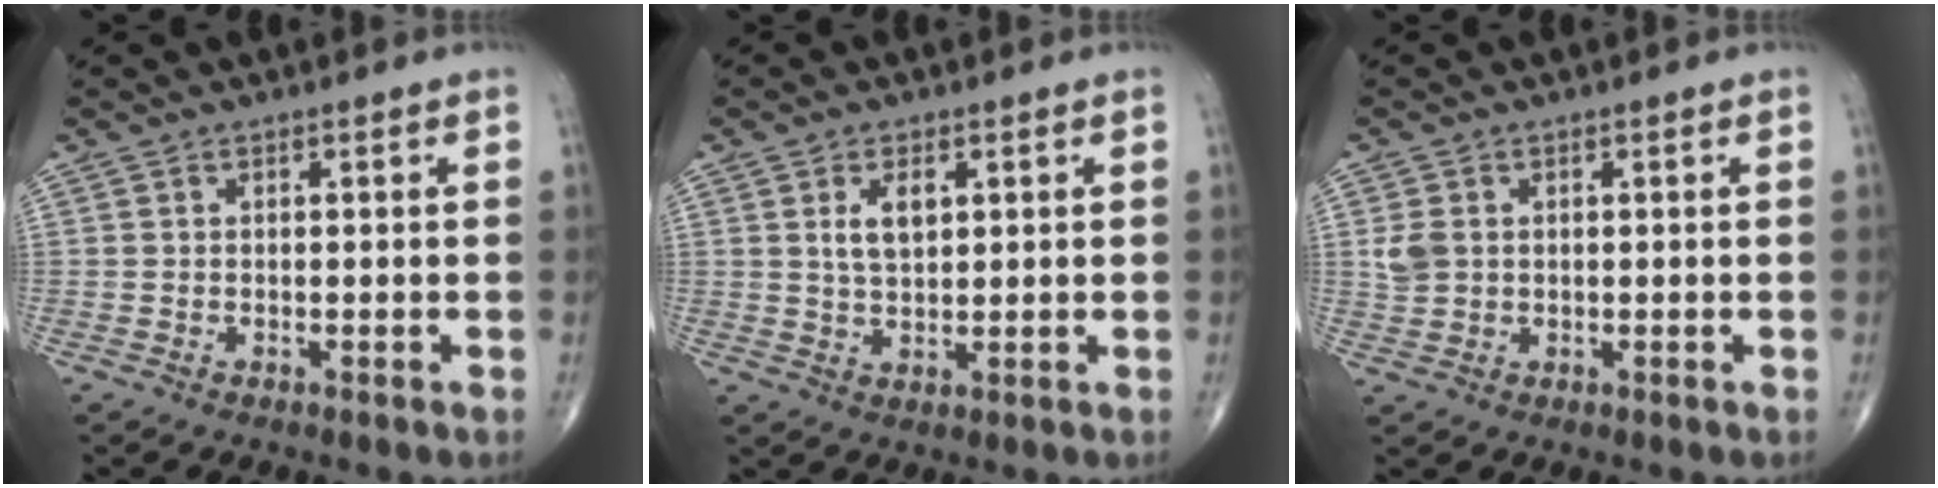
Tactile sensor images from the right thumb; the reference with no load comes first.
{"total": 4.8, "force": [1.6, 2.6, 3.7], "torque": [-0.060, -0.009, 0.031]}
{"total": 3.3, "force": [0.5, 2.6, 1.9], "torque": [-0.038, 0.001, 0.014]}